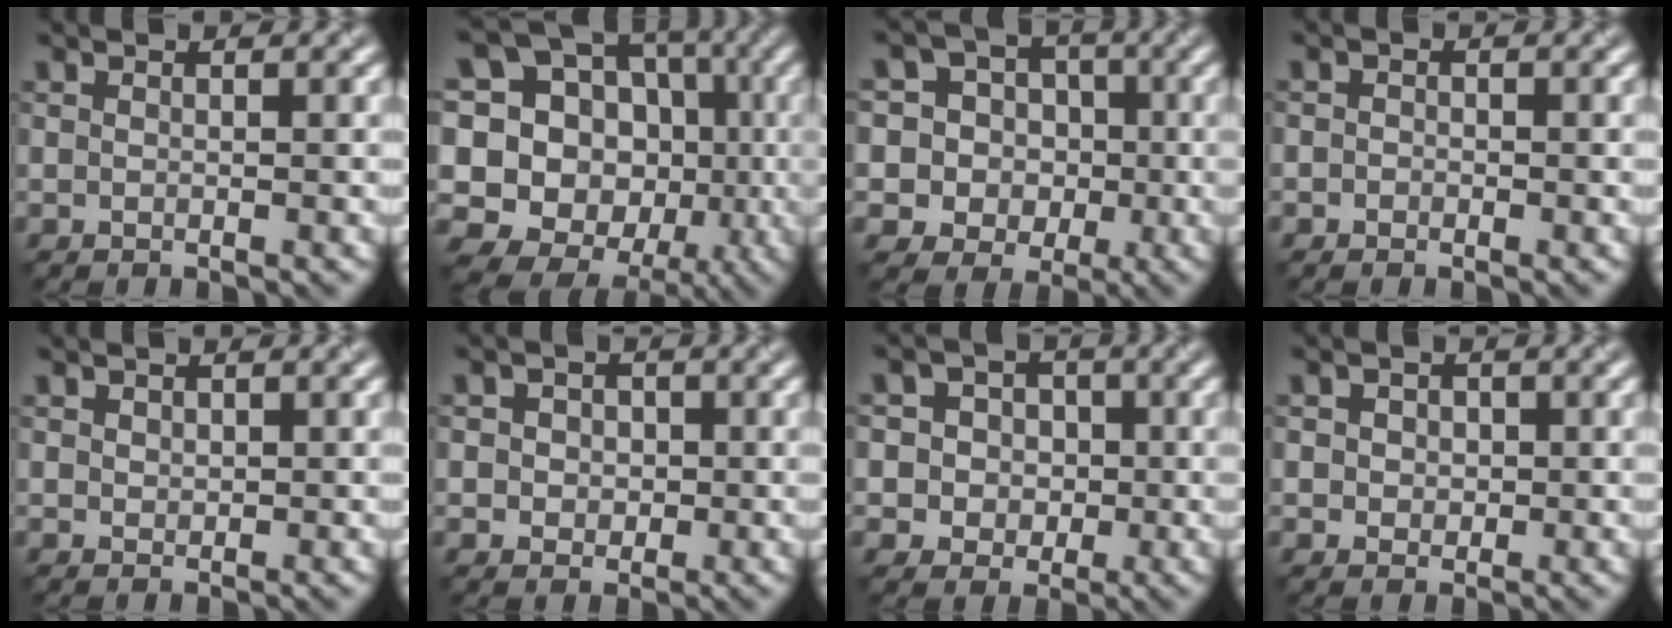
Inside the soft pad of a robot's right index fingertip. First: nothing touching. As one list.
[{"total": 16.6, "force": [0.4, 15.0, 7.3], "torque": [-0.181, 0.044, -0.007]}, {"total": 9.1, "force": [0.5, 8.7, 2.5], "torque": [-0.077, 0.036, -0.010]}, {"total": 0.7, "force": [-0.3, 0.7, 0.1], "torque": [0.004, -0.006, -0.010]}, {"total": 1.0, "force": [0.6, 0.7, 0.3], "torque": [-0.005, 0.001, 0.012]}, {"total": 2.8, "force": [0.4, 2.3, 1.4], "torque": [-0.016, 0.011, -0.006]}, {"total": 5.4, "force": [0.7, 5.1, 1.5], "torque": [-0.020, 0.023, -0.001]}, {"total": 2.4, "force": [0.5, 2.0, 1.2], "torque": [-0.021, 0.013, -0.001]}]